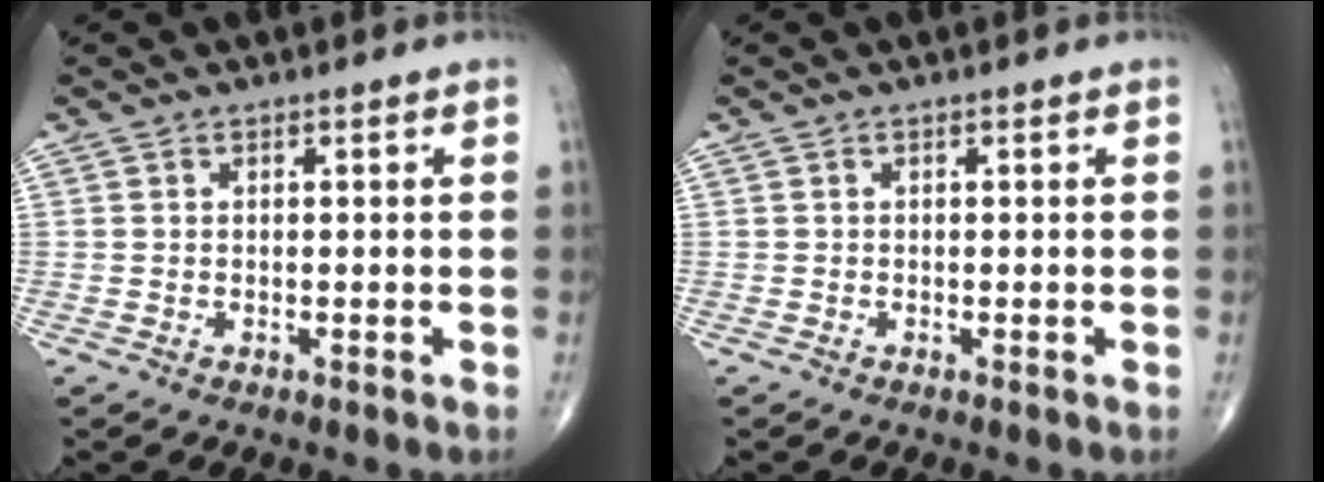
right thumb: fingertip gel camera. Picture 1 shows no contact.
{"total": 0.0}